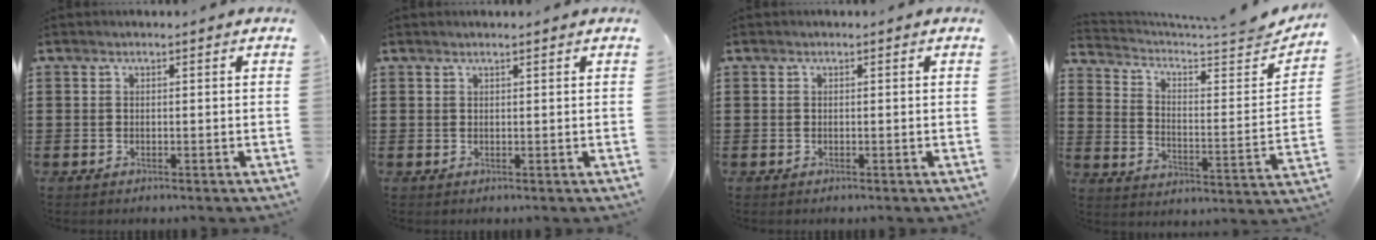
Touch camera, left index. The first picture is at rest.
{"total": 0.8, "force": [0.7, -0.1, 0.4], "torque": [-0.008, -0.001, 0.014]}
{"total": 0.0}
{"total": 4.4, "force": [3.5, 0.7, 2.5], "torque": [-0.061, -0.036, 0.050]}